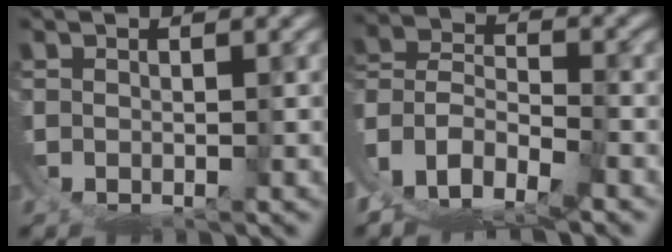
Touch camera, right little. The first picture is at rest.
{"total": 7.4, "force": [-0.8, 6.2, 3.9], "torque": [-0.097, -0.033, -0.011]}